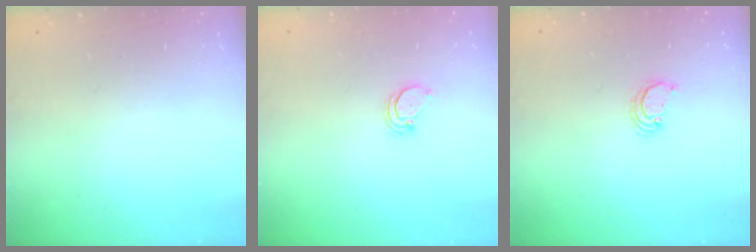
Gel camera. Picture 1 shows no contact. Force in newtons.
{"total": 2.0, "press": 2.0, "slide": 0.2}
{"total": 2.7, "press": 2.7, "slide": 0.2}